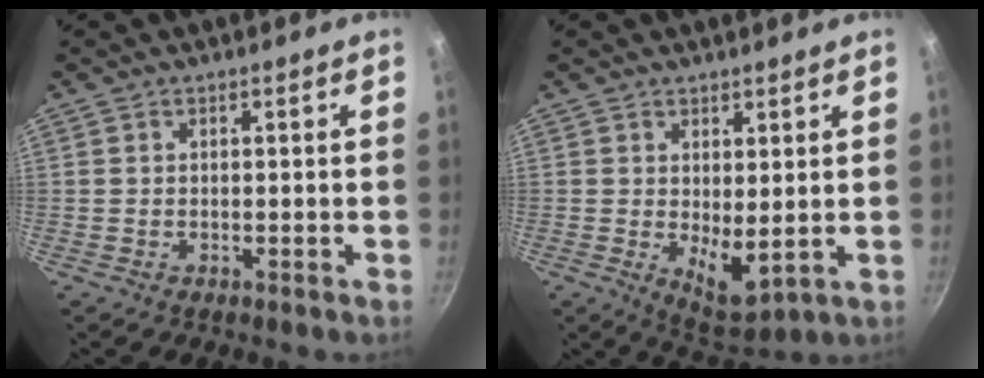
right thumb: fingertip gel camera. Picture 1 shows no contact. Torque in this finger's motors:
{"motor_torque": [0.28, 1.66, 0.89, 0.42, 0.24]}